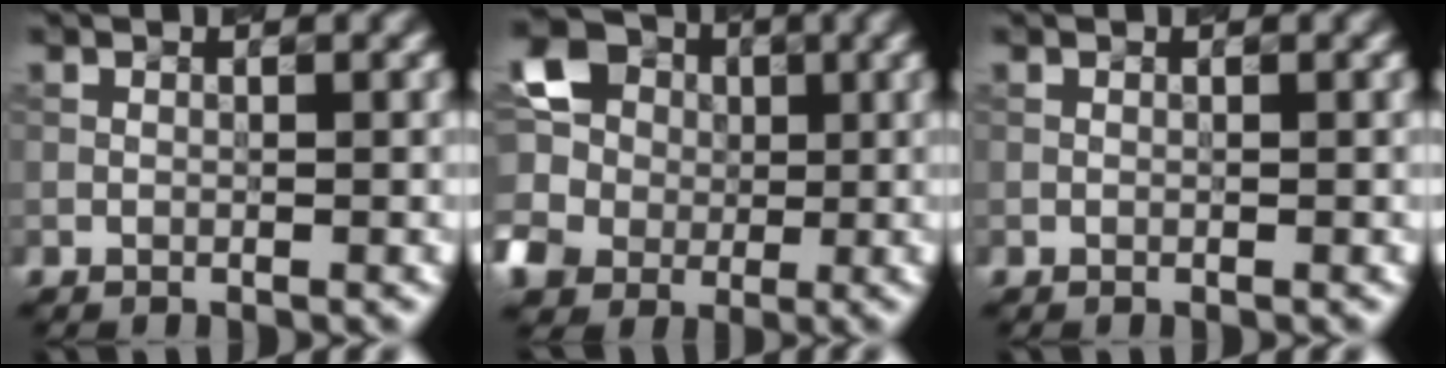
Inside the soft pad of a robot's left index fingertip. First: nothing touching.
{"total": 8.6, "force": [0.6, 7.9, 3.2], "torque": [-0.093, 0.012, -0.008]}
{"total": 0.0}